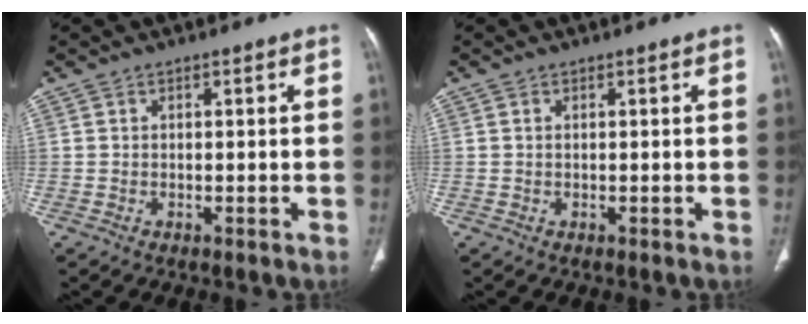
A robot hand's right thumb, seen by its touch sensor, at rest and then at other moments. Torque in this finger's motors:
{"motor_torque": [-0.14, 0.22, 0.06, 0.55, 0.09]}